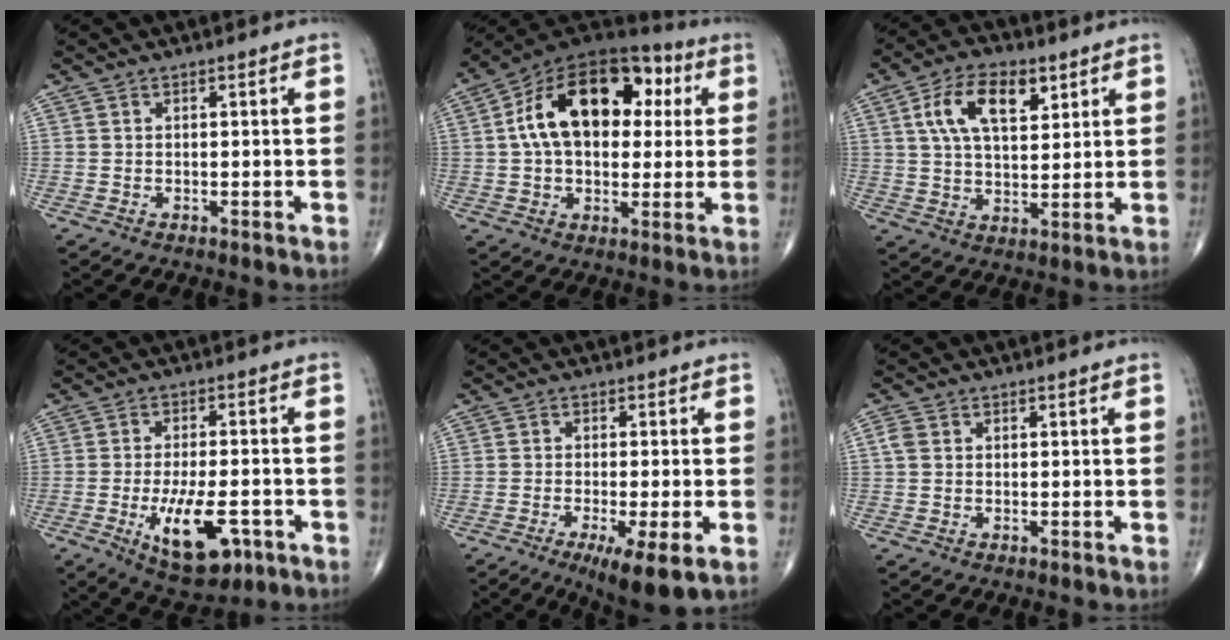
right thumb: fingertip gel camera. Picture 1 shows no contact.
{"total": 21.3, "force": [4.2, 13.2, 16.1], "torque": [-0.234, 0.027, 0.056]}
{"total": 11.9, "force": [4.8, 6.1, 9.0], "torque": [-0.147, -0.008, 0.086]}
{"total": 12.0, "force": [-4.3, 5.2, 9.9], "torque": [-0.151, 0.010, -0.056]}
{"total": 8.5, "force": [-3.5, 1.6, 7.5], "torque": [-0.121, -0.016, -0.056]}
{"total": 1.8, "force": [0.3, 1.5, 1.0], "torque": [-0.026, 0.006, 0.003]}